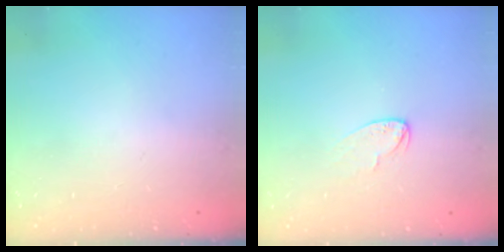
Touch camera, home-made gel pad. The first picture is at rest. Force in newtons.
{"total": 3.7, "press": 3.7, "slide": 0.2}